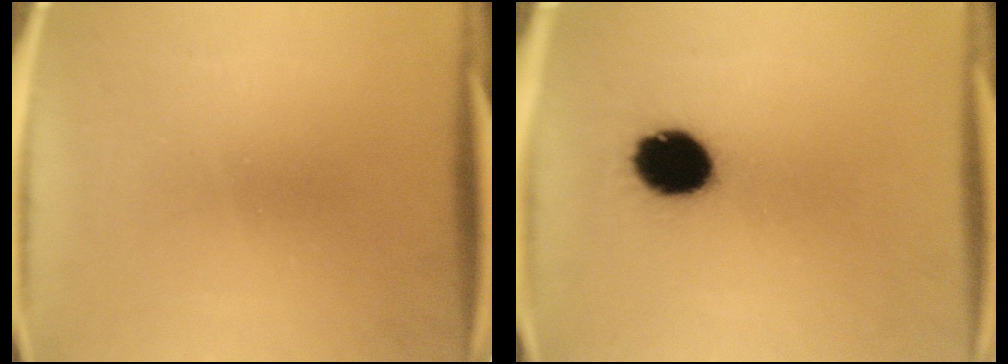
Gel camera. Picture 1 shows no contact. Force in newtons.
{"total": 12.2}